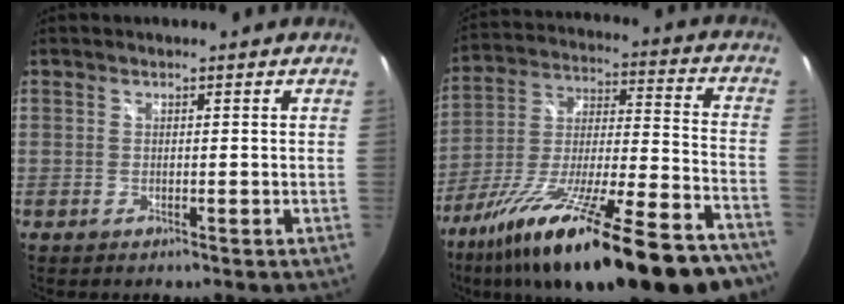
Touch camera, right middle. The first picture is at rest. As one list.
[{"total": 33.9, "force": [-23.9, 7.2, 22.9], "torque": [-0.371, -0.064, -0.361]}]